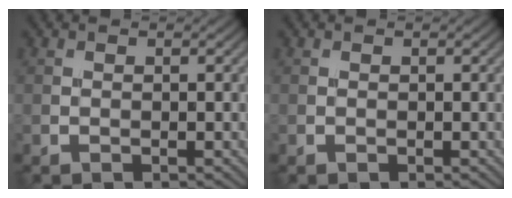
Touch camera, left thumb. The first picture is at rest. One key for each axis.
{"total": 0.0}